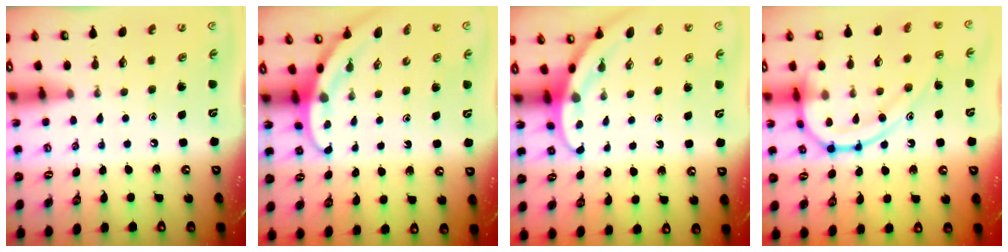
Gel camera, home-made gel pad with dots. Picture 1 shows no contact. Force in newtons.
{"total": 3.1, "press": 3.1, "slide": 0.1}
{"total": 3.1, "press": 3.1, "slide": 0.1}
{"total": 15.2, "press": 15.2, "slide": 0.8}